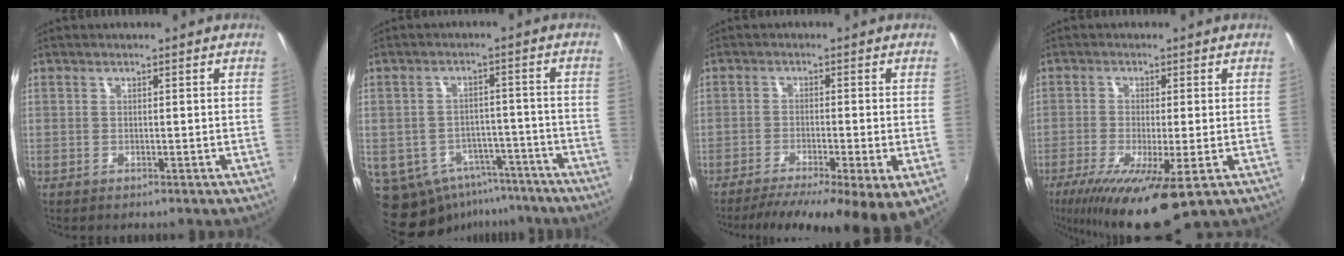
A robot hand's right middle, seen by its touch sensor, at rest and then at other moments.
{"total": 13.7, "force": [-9.0, 8.8, 5.3], "torque": [-0.124, -0.002, -0.107]}
{"total": 12.5, "force": [-7.0, 2.3, 10.1], "torque": [-0.174, -0.037, -0.104]}
{"total": 12.4, "force": [-6.6, 1.9, 10.4], "torque": [-0.212, -0.047, -0.110]}